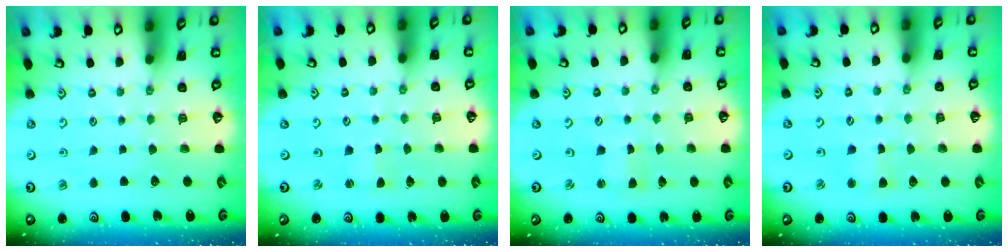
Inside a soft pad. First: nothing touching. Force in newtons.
{"total": 0.7, "press": 0.7, "slide": 0.1}
{"total": 1.5, "press": 1.5, "slide": 0.0}
{"total": 2.7, "press": 2.7, "slide": 0.3}